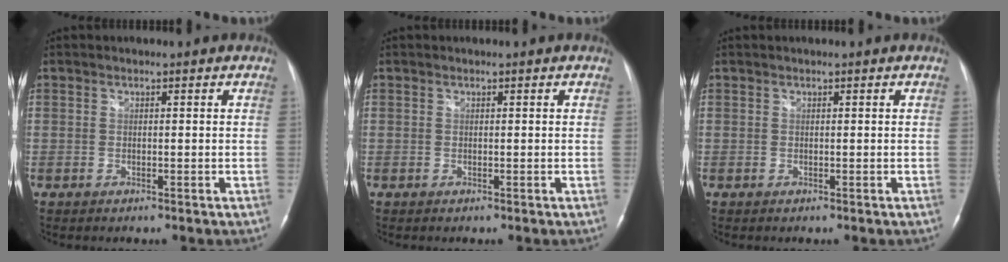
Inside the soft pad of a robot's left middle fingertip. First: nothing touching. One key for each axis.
{"total": 0.0}
{"total": 0.0}